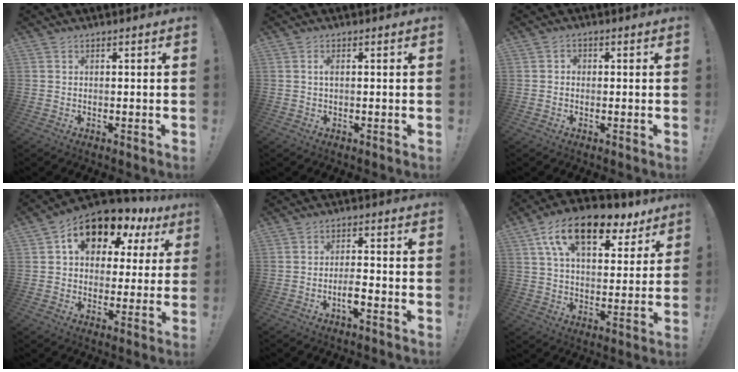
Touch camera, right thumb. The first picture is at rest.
{"total": 1.4, "force": [0.1, 0.5, 1.3], "torque": [-0.019, 0.001, -0.002]}
{"total": 1.8, "force": [-0.5, 1.5, 0.9], "torque": [-0.017, 0.007, -0.009]}
{"total": 12.9, "force": [7.1, 8.1, 7.2], "torque": [-0.119, -0.041, 0.127]}
{"total": 4.7, "force": [-2.3, 0.9, 4.0], "torque": [-0.079, 0.001, -0.039]}
{"total": 17.8, "force": [10.0, 8.8, 11.9], "torque": [-0.199, -0.046, 0.175]}